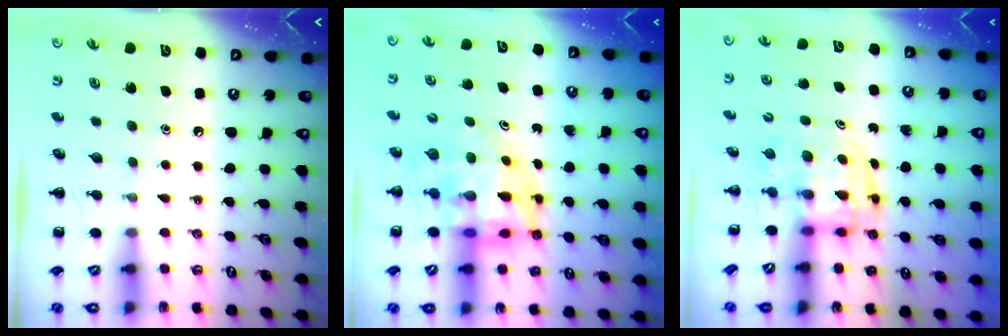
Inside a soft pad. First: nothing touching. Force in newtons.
{"total": 9.1, "press": 8.6, "slide": 3.1}
{"total": 3.3, "press": 3.2, "slide": 0.7}